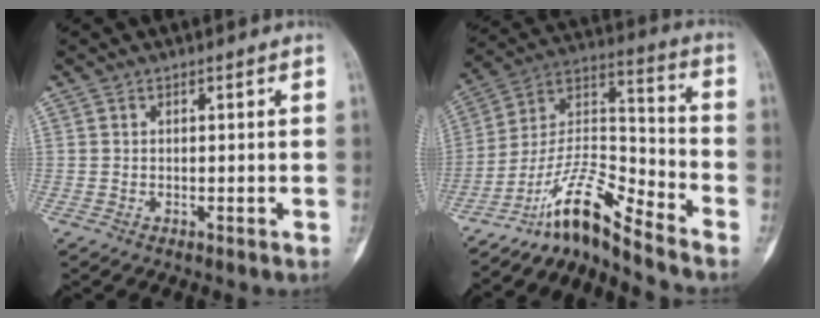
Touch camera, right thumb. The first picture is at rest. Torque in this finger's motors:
{"motor_torque": [0.56, -0.06, 0.99, -1.08, 0.28]}